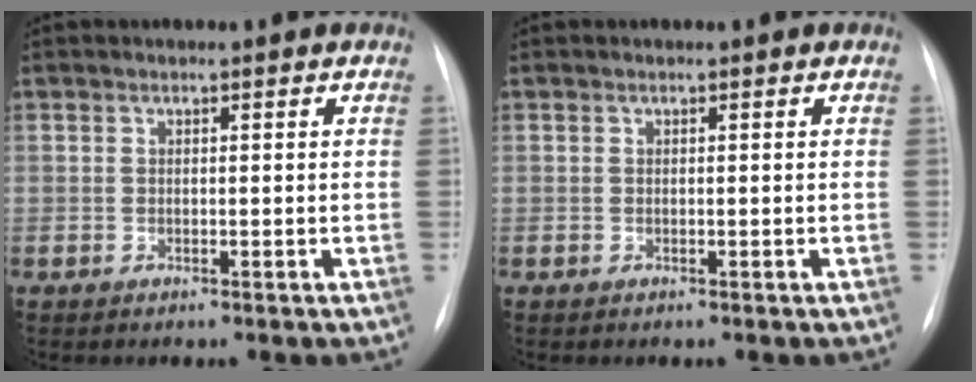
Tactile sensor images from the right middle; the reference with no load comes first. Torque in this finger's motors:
{"motor_torque": [-0.02, -0.02, 0.00, 0.00]}